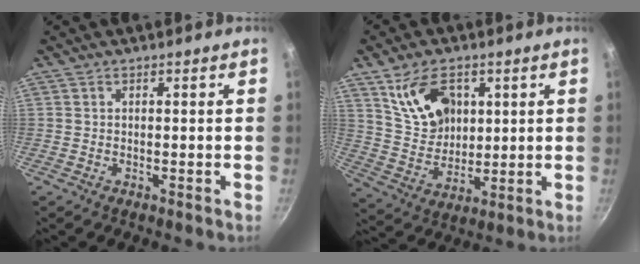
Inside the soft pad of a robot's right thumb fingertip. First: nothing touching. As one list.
[{"total": 12.3, "force": [5.0, 8.1, 7.7], "torque": [-0.108, -0.025, 0.106]}]